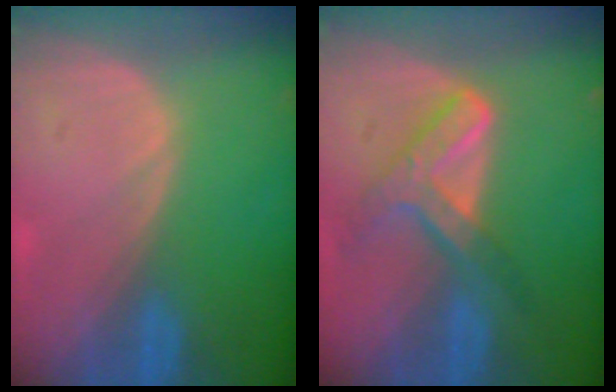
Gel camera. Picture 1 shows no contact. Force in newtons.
{"total": 7.2, "press": 6.2, "slide": 3.8}